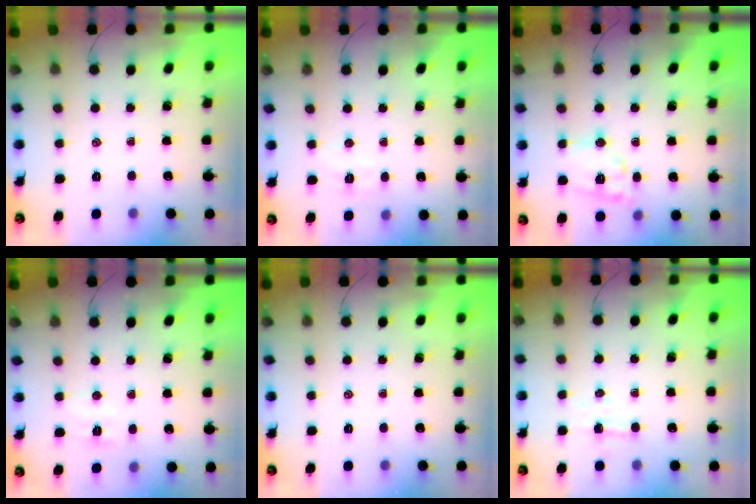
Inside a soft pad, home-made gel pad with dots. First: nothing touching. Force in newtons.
{"total": 4.6, "press": 4.5, "slide": 1.0}
{"total": 12.2, "press": 12.1, "slide": 1.5}
{"total": 4.6, "press": 4.5, "slide": 1.0}
{"total": 0.0}
{"total": 3.2, "press": 3.1, "slide": 0.8}